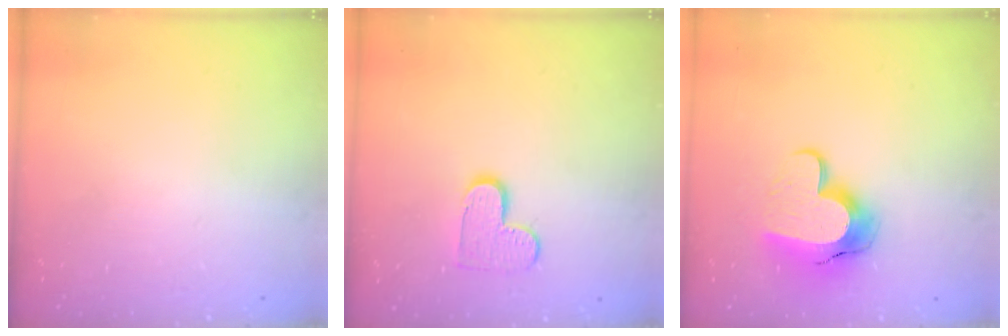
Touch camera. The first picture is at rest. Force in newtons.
{"total": 8.5, "press": 8.4, "slide": 0.4}
{"total": 13.7, "press": 13.6, "slide": 1.0}